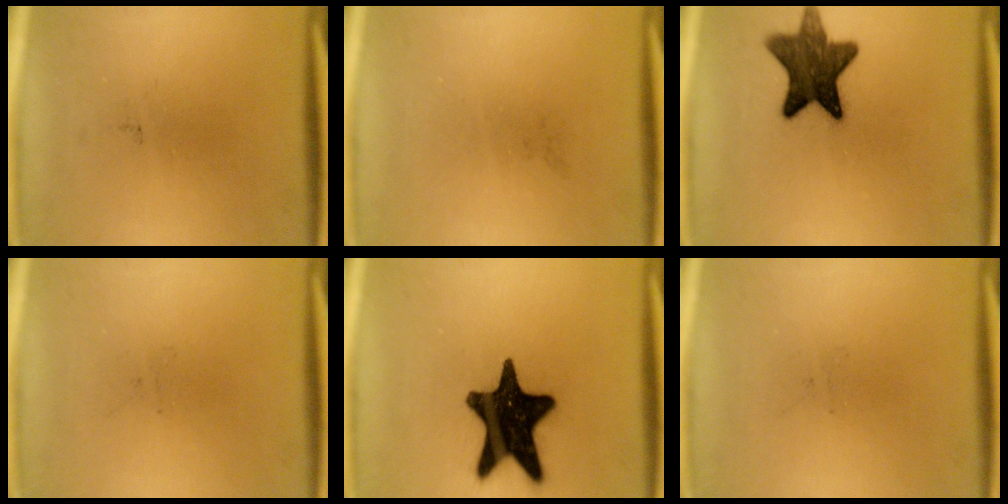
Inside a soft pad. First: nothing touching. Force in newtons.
{"total": 0.0}
{"total": 11.5}
{"total": 0.0}
{"total": 19.1}
{"total": 0.0}